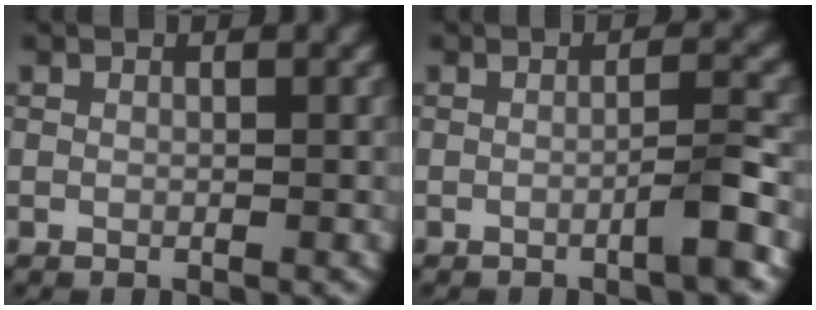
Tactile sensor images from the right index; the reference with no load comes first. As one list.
[{"total": 2.3, "force": [-1.1, 0.1, 2.0], "torque": [-0.026, 0.012, -0.024]}]